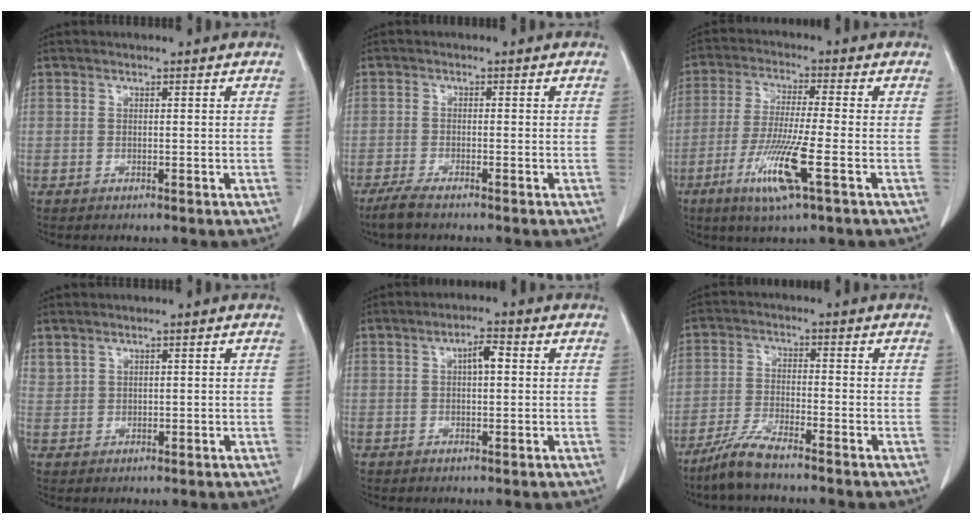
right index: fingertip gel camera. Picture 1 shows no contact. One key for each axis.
{"total": 3.4, "fx": -2.7, "fy": 0.3, "fz": 1.9, "tx": -0.042, "ty": -0.009, "tz": -0.049}
{"total": 10.1, "fx": -4.0, "fy": 0.0, "fz": 9.2, "tx": -0.185, "ty": -0.022, "tz": -0.077}
{"total": 1.7, "fx": 1.4, "fy": 0.9, "fz": 0.3, "tx": 0.000, "ty": 0.008, "tz": 0.033}
{"total": 3.2, "fx": 0.7, "fy": 0.9, "fz": 3.0, "tx": -0.050, "ty": 0.008, "tz": 0.010}
{"total": 5.6, "fx": -4.7, "fy": 0.2, "fz": 3.1, "tx": -0.070, "ty": -0.017, "tz": -0.097}